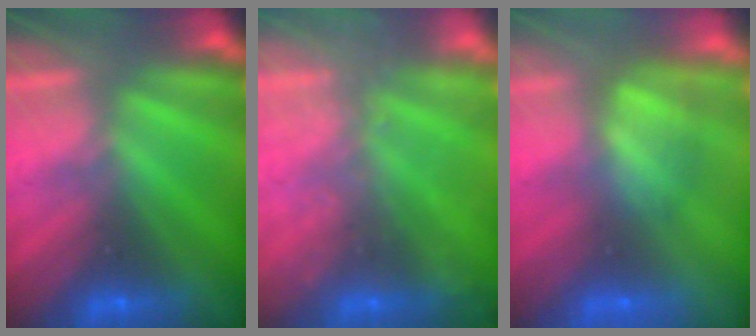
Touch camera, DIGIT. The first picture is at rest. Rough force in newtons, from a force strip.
{"total": 2.4}
{"total": 6.5}